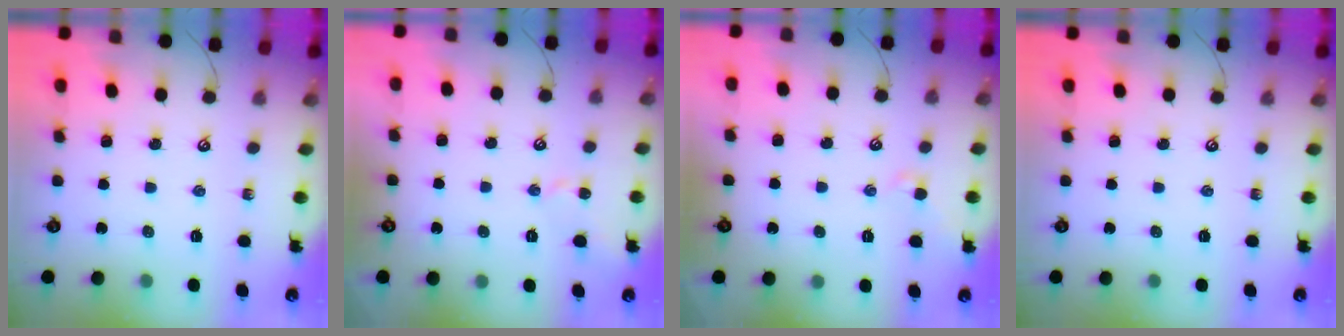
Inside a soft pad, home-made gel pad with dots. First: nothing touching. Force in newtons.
{"total": 2.8, "press": 2.7, "slide": 0.6}
{"total": 1.0, "press": 0.9, "slide": 0.4}
{"total": 0.0}